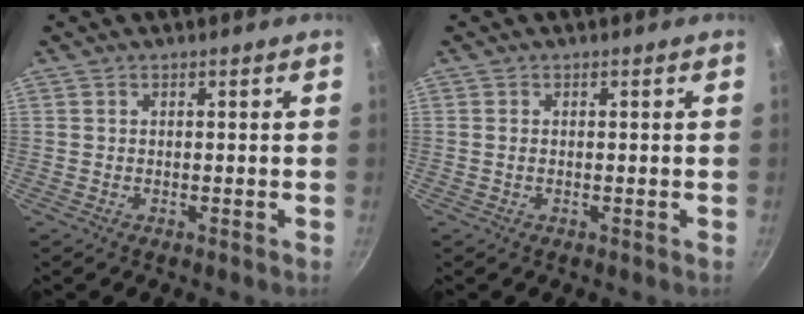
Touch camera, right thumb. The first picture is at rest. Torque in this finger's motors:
{"motor_torque": [-0.34, 0.24, 0.54, -0.08, 0.03]}